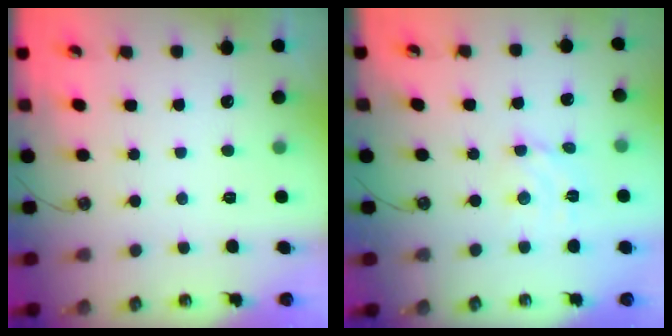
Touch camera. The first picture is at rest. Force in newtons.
{"total": 4.6, "press": 4.6, "slide": 0.1}